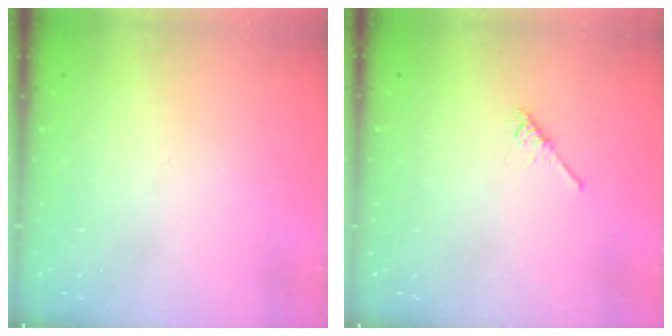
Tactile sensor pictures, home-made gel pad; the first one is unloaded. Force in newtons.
{"total": 2.1, "press": 2.1, "slide": 0.4}